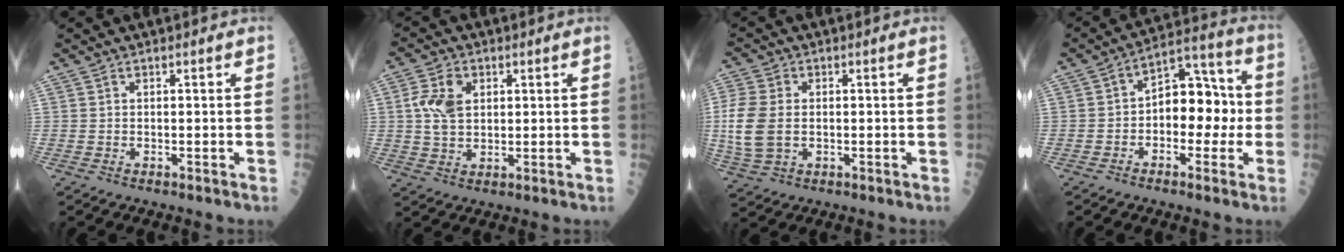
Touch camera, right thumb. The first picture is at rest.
{"total": 7.2, "force": [1.6, 4.9, 5.0], "torque": [-0.090, 0.001, 0.033]}
{"total": 9.6, "force": [-0.3, 6.3, 7.3], "torque": [-0.172, 0.003, -0.006]}
{"total": 12.3, "force": [-1.0, 7.7, 9.5], "torque": [-0.091, 0.044, -0.023]}